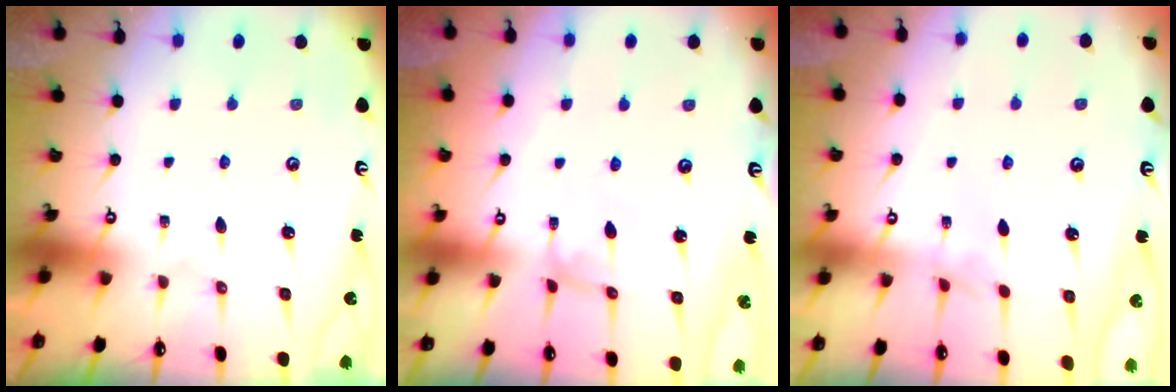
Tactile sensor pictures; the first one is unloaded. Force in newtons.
{"total": 2.2, "press": 2.2, "slide": 0.1}
{"total": 3.0, "press": 3.0, "slide": 0.3}